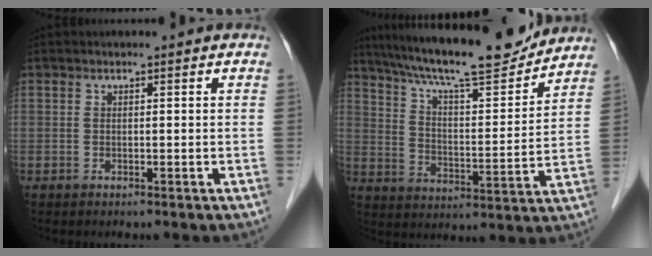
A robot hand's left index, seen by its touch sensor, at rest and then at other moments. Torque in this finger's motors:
{"motor_torque": [0.77, -0.76, 0.63, 0.14]}